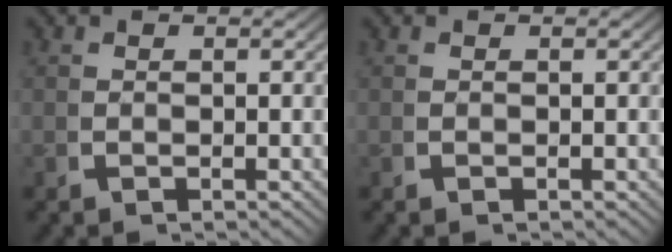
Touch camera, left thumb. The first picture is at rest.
{"total": 0.0}